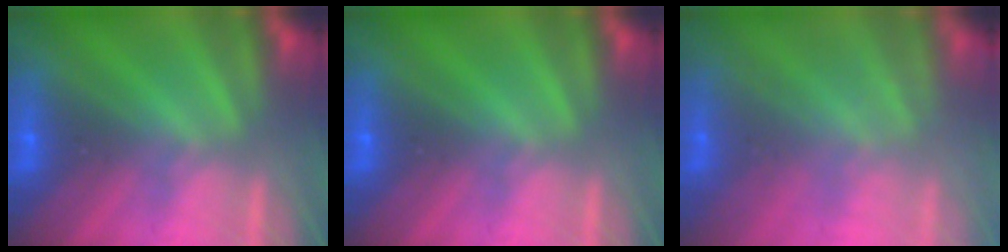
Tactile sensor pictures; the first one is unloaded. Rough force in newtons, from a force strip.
{"total": 0.0}
{"total": 2.1}